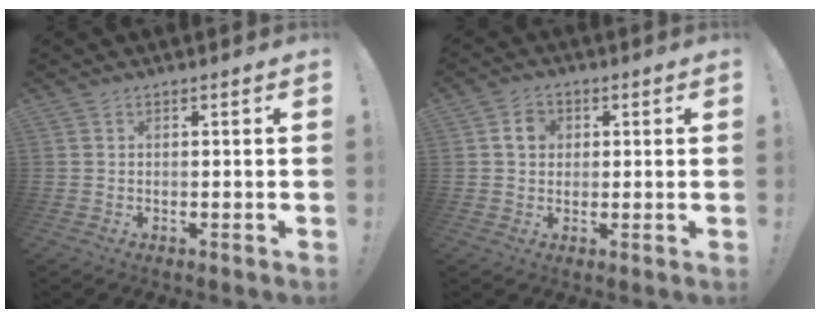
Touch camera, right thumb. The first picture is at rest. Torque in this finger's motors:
{"motor_torque": [-0.10, 0.04, 0.28, 0.09, 0.00]}